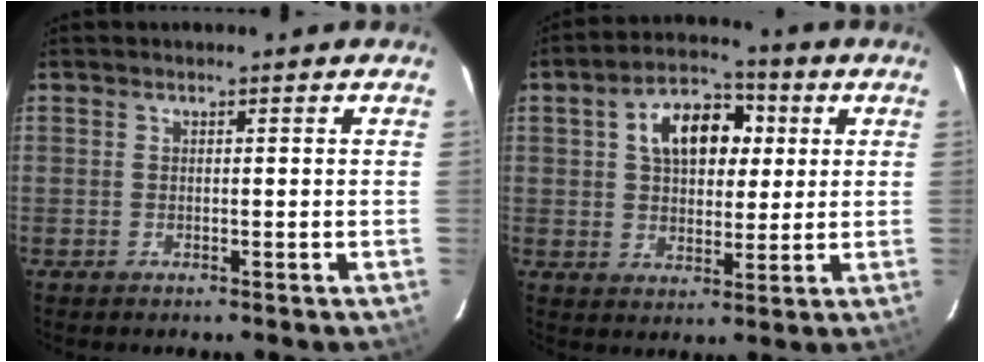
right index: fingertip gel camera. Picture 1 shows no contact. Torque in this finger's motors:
{"motor_torque": [0.49, -0.12, 0.28, 0.11]}